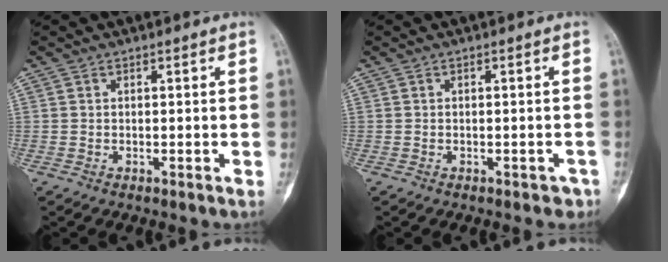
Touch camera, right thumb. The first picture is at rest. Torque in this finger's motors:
{"motor_torque": [0.25, 0.09, 0.31, -0.13, 0.05]}